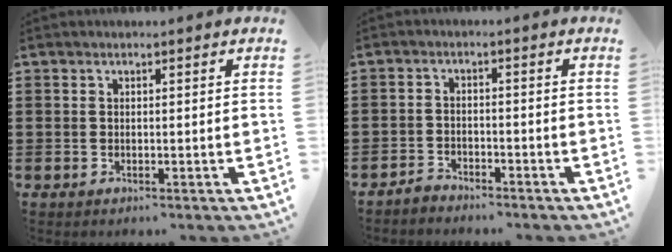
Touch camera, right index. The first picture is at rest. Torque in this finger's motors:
{"motor_torque": [-1.06, 1.08, -0.18, -0.06]}